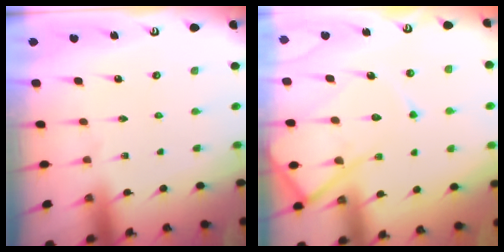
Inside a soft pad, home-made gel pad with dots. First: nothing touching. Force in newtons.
{"total": 14.1, "press": 14.1, "slide": 1.3}